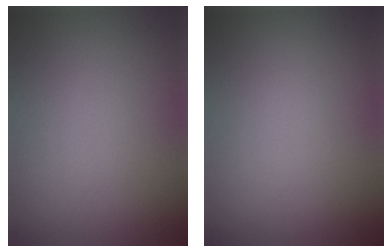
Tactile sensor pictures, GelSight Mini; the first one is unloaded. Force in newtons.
{"total": 0.0}